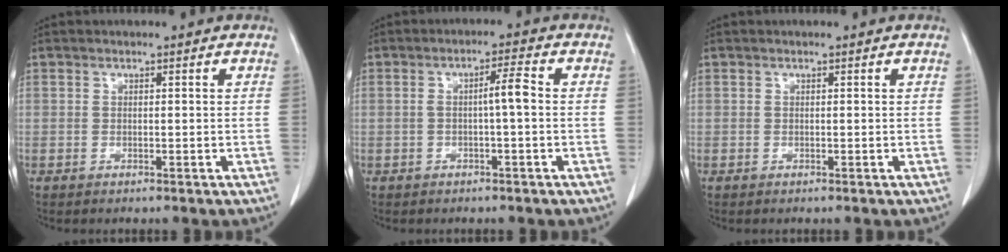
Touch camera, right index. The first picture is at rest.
{"total": 3.4, "force": [-0.2, 0.2, 3.4], "torque": [-0.058, 0.008, -0.003]}
{"total": 0.0}